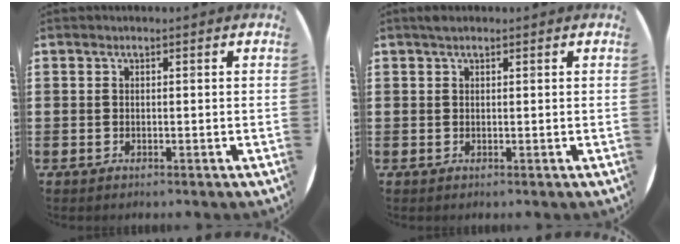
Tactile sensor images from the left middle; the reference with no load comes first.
{"total": 0.6, "force": [0.5, 0.2, 0.3], "torque": [-0.006, 0.003, 0.009]}